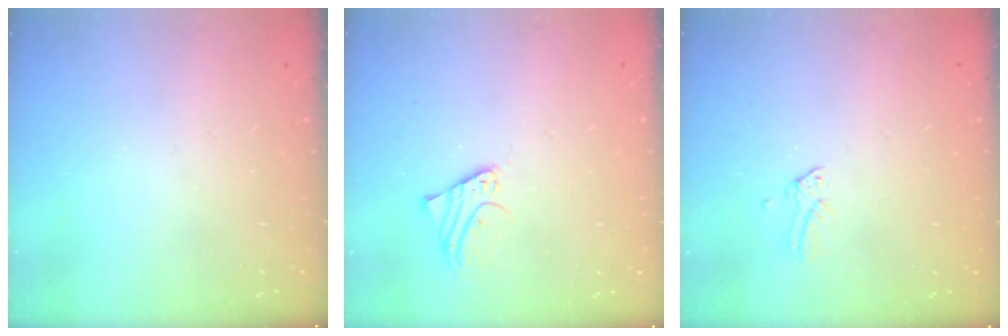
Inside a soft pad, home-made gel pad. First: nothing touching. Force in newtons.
{"total": 2.2, "press": 2.2, "slide": 0.1}
{"total": 0.0}